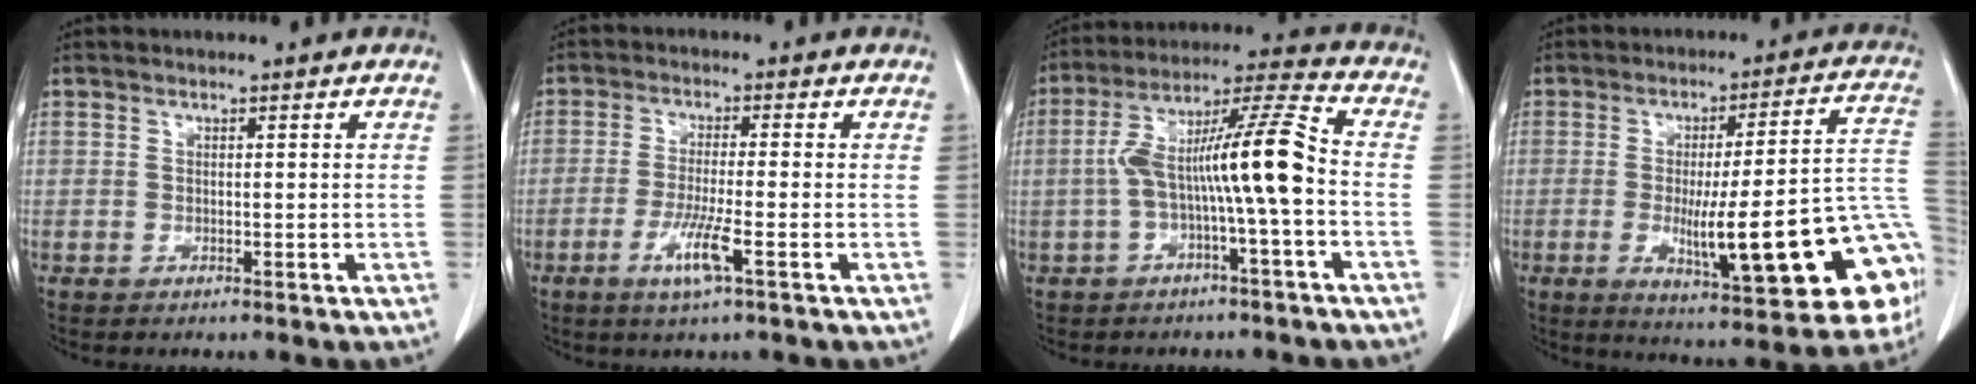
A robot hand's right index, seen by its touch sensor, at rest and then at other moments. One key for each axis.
{"total": 5.7, "fx": -2.5, "fy": -0.2, "fz": 5.2, "tx": -0.101, "ty": -0.013, "tz": -0.048}
{"total": 12.1, "fx": -1.7, "fy": 0.2, "fz": 11.9, "tx": -0.217, "ty": 0.036, "tz": -0.032}
{"total": 22.3, "fx": -5.9, "fy": 3.0, "fz": 21.3, "tx": -0.218, "ty": 0.013, "tz": -0.068}